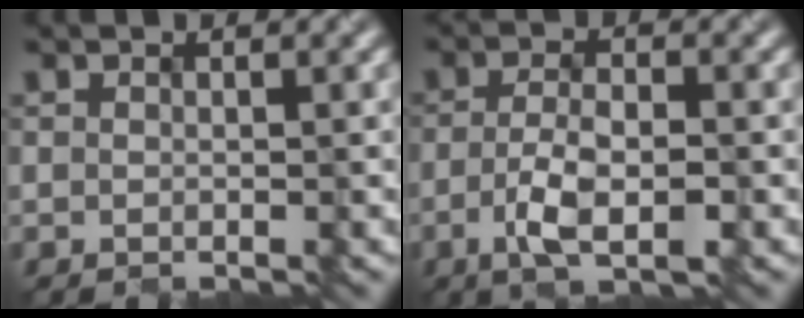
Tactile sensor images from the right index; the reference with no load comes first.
{"total": 3.9, "force": [-1.7, 1.3, 3.3], "torque": [-0.076, -0.005, -0.028]}